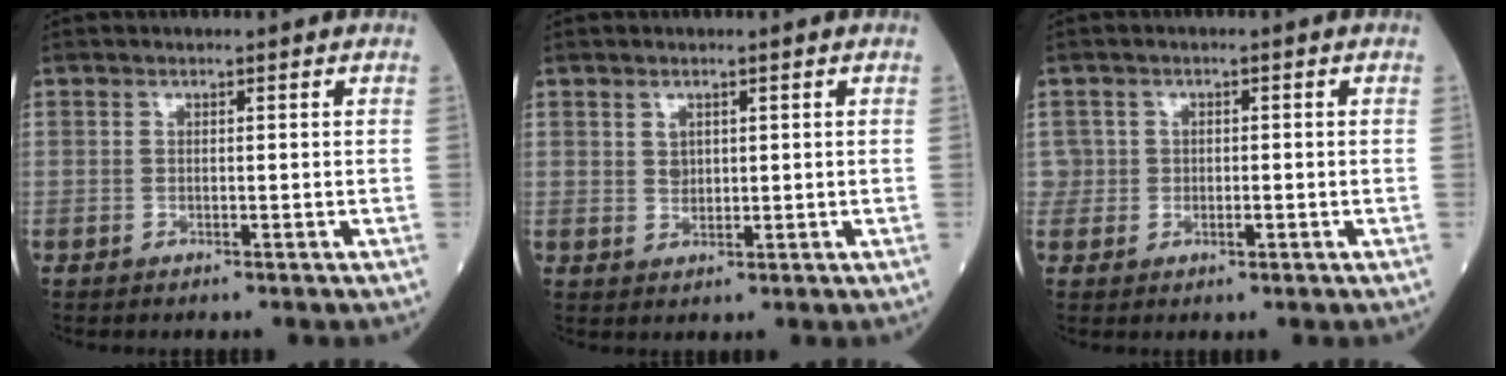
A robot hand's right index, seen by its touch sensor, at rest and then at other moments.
{"total": 1.6, "force": [0.8, 1.0, 0.9], "torque": [-0.016, -0.003, 0.018]}
{"total": 1.8, "force": [-0.1, 1.7, 0.5], "torque": [-0.004, 0.006, -0.001]}